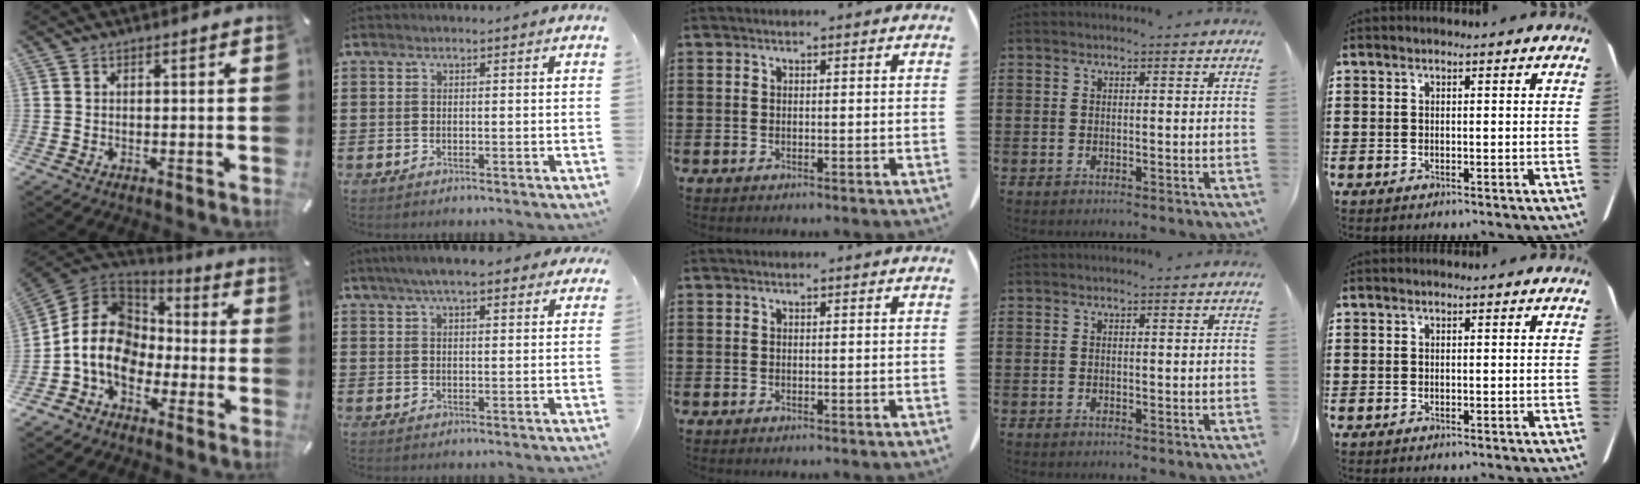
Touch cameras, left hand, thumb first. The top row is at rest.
{"thumb": {"total": 13.8, "force": [-3.8, 11.4, 6.9], "torque": [-0.168, 0.027, -0.071]}, "index": {"total": 5.9, "force": [4.6, 1.3, 3.5], "torque": [-0.080, 0.002, 0.082]}}